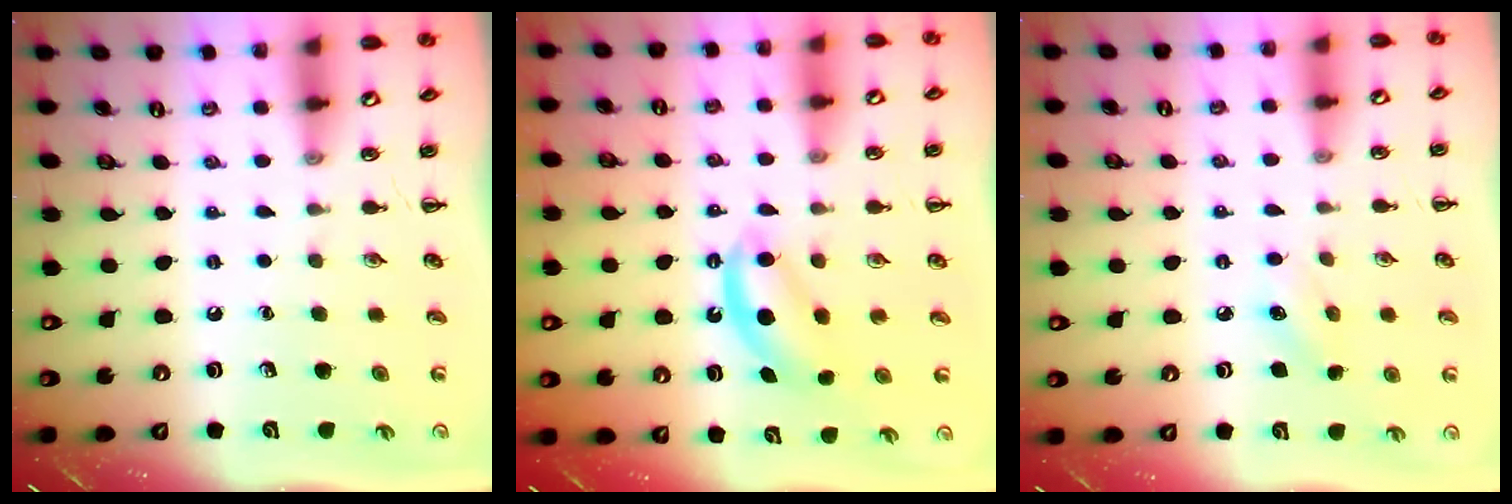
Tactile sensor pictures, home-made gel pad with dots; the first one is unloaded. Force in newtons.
{"total": 5.8, "press": 5.6, "slide": 1.3}
{"total": 4.6, "press": 4.4, "slide": 1.1}